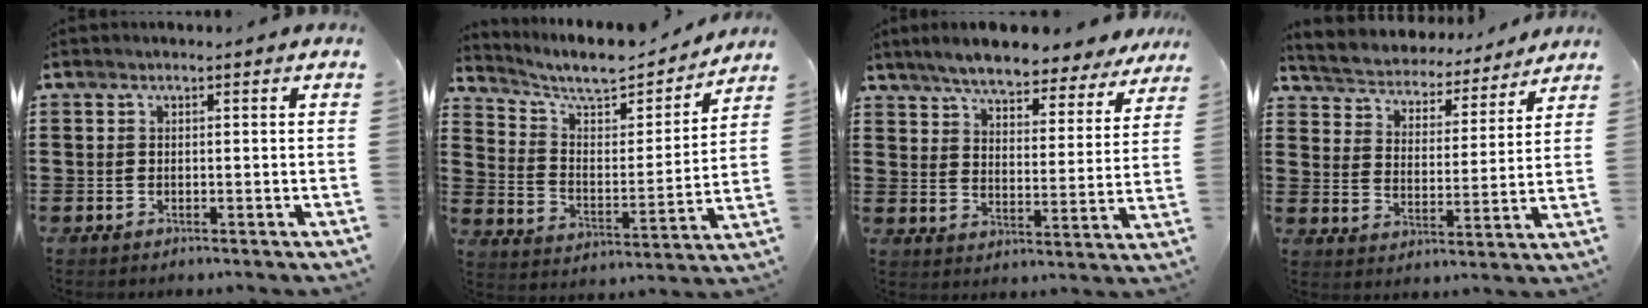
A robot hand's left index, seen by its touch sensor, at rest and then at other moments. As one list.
[{"total": 7.6, "force": [7.0, 1.4, 2.8], "torque": [-0.078, -0.051, 0.116]}, {"total": 6.2, "force": [5.9, 0.5, 1.8], "torque": [-0.064, -0.032, 0.101]}, {"total": 4.5, "force": [4.5, 0.4, -0.1], "torque": [-0.024, -0.037, 0.072]}]